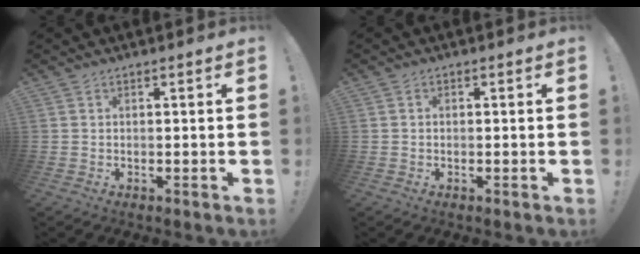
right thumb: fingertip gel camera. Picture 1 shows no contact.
{"total": 0.7, "force": [-0.3, 0.5, 0.2], "torque": [-0.005, 0.002, -0.005]}